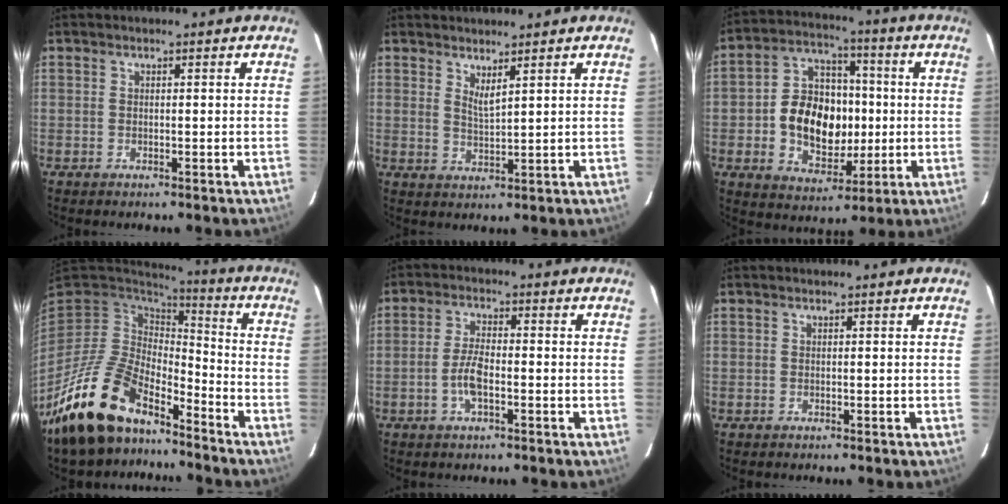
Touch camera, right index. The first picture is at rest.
{"total": 2.9, "force": [2.2, 0.2, 1.8], "torque": [-0.032, -0.006, 0.037]}
{"total": 14.5, "force": [-1.2, 10.6, 9.7], "torque": [-0.197, 0.027, -0.010]}
{"total": 17.8, "force": [-13.5, 7.1, 9.2], "torque": [-0.197, -0.018, -0.248]}
{"total": 5.0, "force": [-1.7, 1.8, 4.3], "torque": [-0.092, 0.004, -0.033]}
{"total": 0.0}